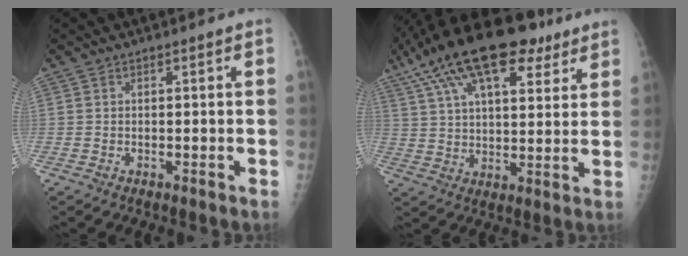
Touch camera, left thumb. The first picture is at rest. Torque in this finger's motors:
{"motor_torque": [0.84, 0.64, 1.63, -1.15, 0.55]}